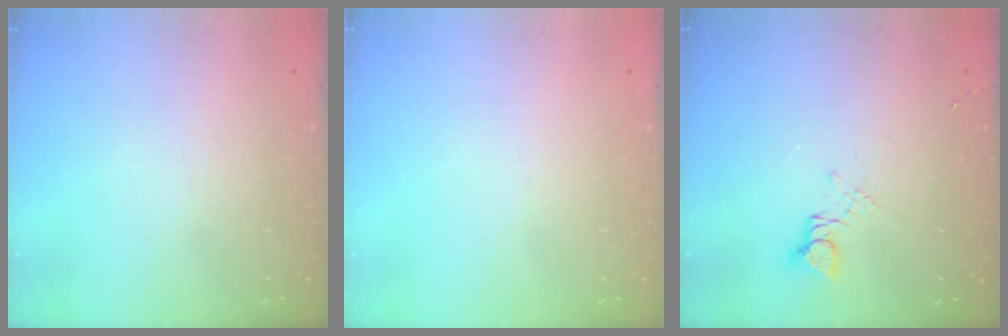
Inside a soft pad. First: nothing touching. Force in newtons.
{"total": 0.0}
{"total": 2.9, "press": 2.9, "slide": 0.4}